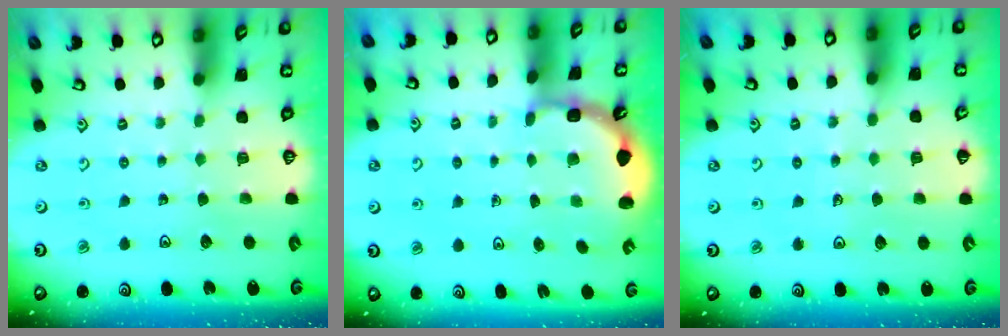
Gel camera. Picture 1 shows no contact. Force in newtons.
{"total": 2.0, "press": 1.8, "slide": 0.8}
{"total": 4.2, "press": 4.2, "slide": 0.3}